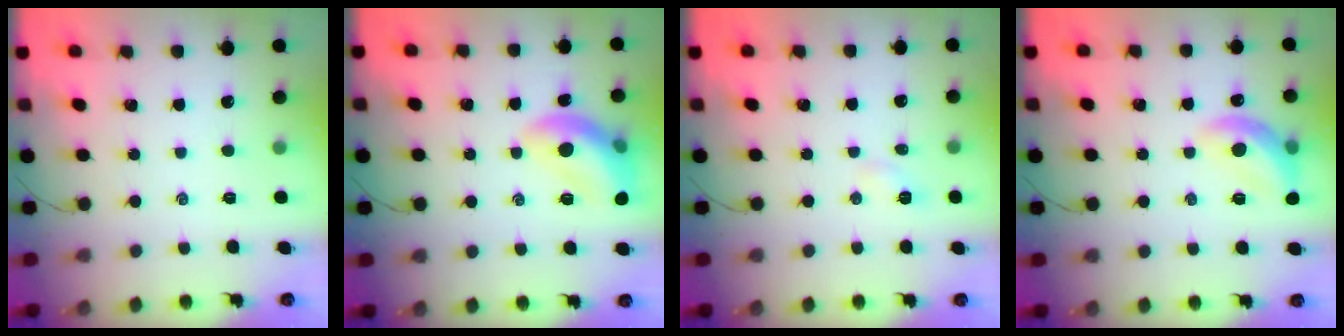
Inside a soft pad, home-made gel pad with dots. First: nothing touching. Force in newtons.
{"total": 14.1, "press": 14.0, "slide": 1.6}
{"total": 3.3, "press": 3.2, "slide": 1.1}
{"total": 12.8, "press": 12.7, "slide": 1.4}